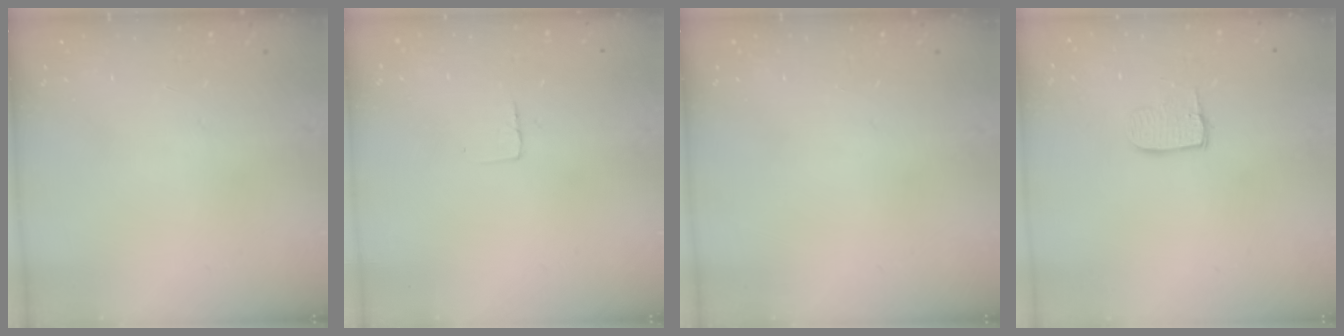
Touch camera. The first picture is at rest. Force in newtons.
{"total": 2.9, "press": 2.9, "slide": 0.2}
{"total": 0.0}
{"total": 7.0, "press": 7.0, "slide": 0.3}